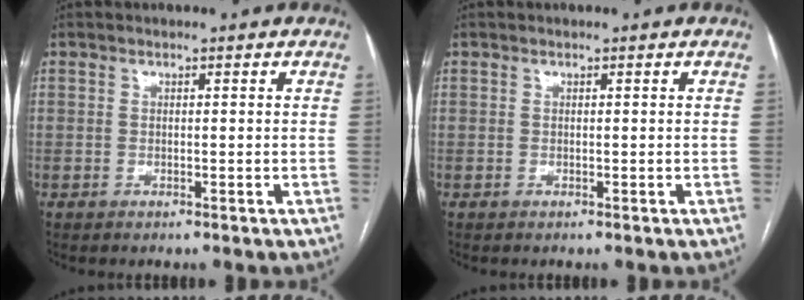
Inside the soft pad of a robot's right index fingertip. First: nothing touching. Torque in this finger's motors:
{"motor_torque": [0.00, 0.00, 0.00, 0.00]}